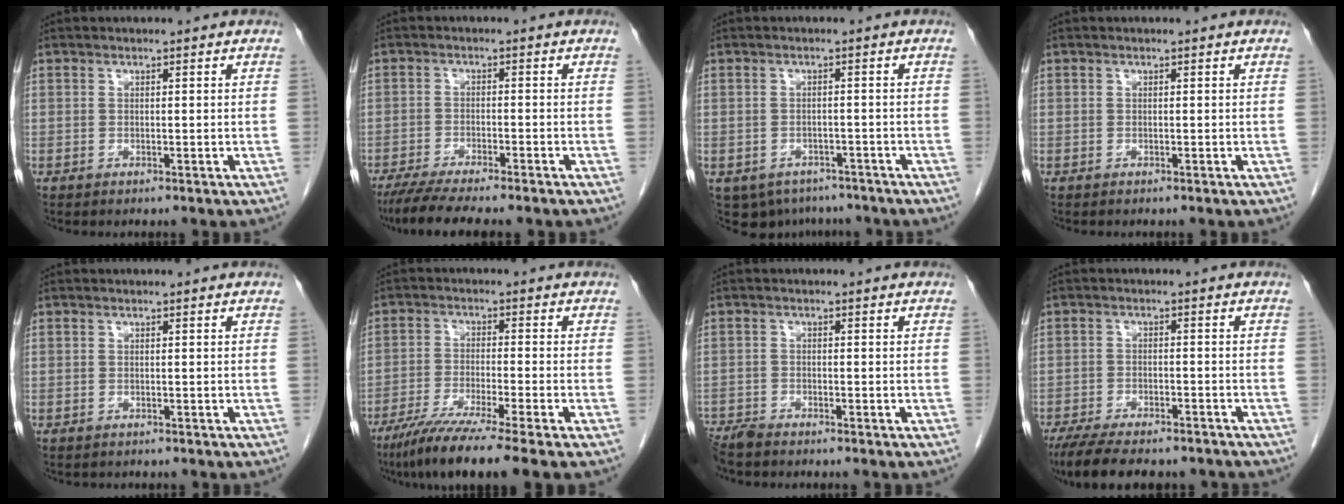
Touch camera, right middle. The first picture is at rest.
{"total": 10.0, "force": [-8.3, 1.0, 5.4], "torque": [-0.081, -0.017, -0.127]}
{"total": 7.6, "force": [-5.5, 4.9, 1.6], "torque": [-0.022, 0.003, -0.068]}
{"total": 0.0}
{"total": 0.7, "force": [-0.6, 0.3, 0.0], "torque": [-0.008, 0.000, -0.011]}
{"total": 10.3, "force": [-7.7, -1.3, 6.8], "torque": [-0.110, -0.034, -0.126]}
{"total": 3.6, "force": [-3.4, 0.2, 1.1], "torque": [-0.016, -0.013, -0.065]}
{"total": 14.2, "force": [-11.9, 3.9, 6.8], "torque": [-0.133, -0.012, -0.172]}